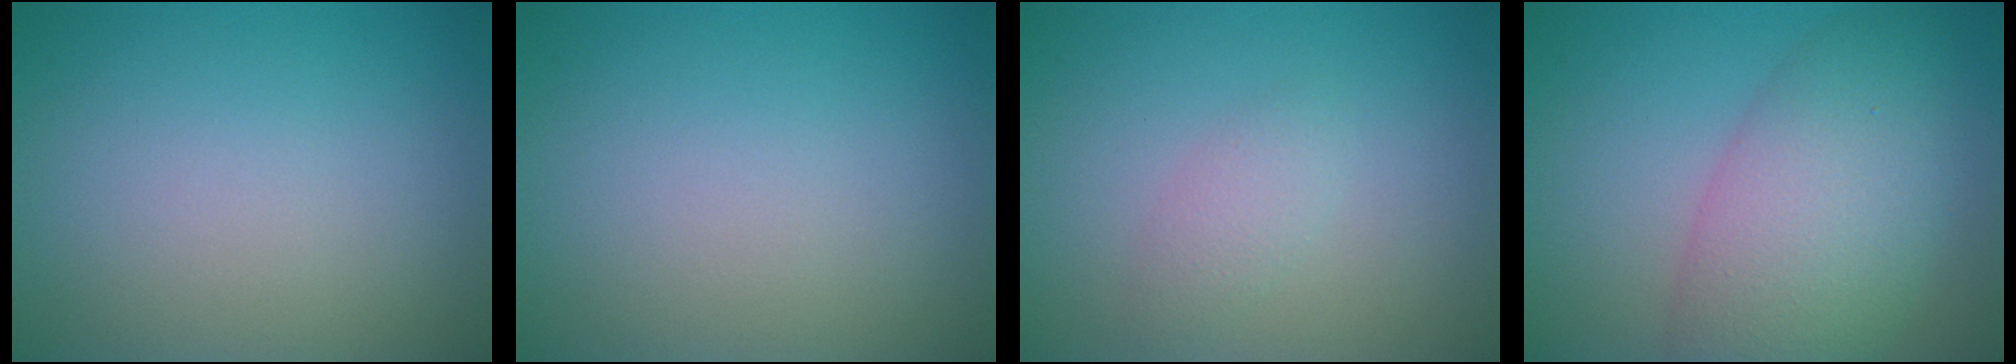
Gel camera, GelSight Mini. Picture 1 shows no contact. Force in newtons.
{"total": 0.0}
{"total": 1.5, "press": 1.5, "slide": 0.0}
{"total": 7.8, "press": 7.8, "slide": 0.3}